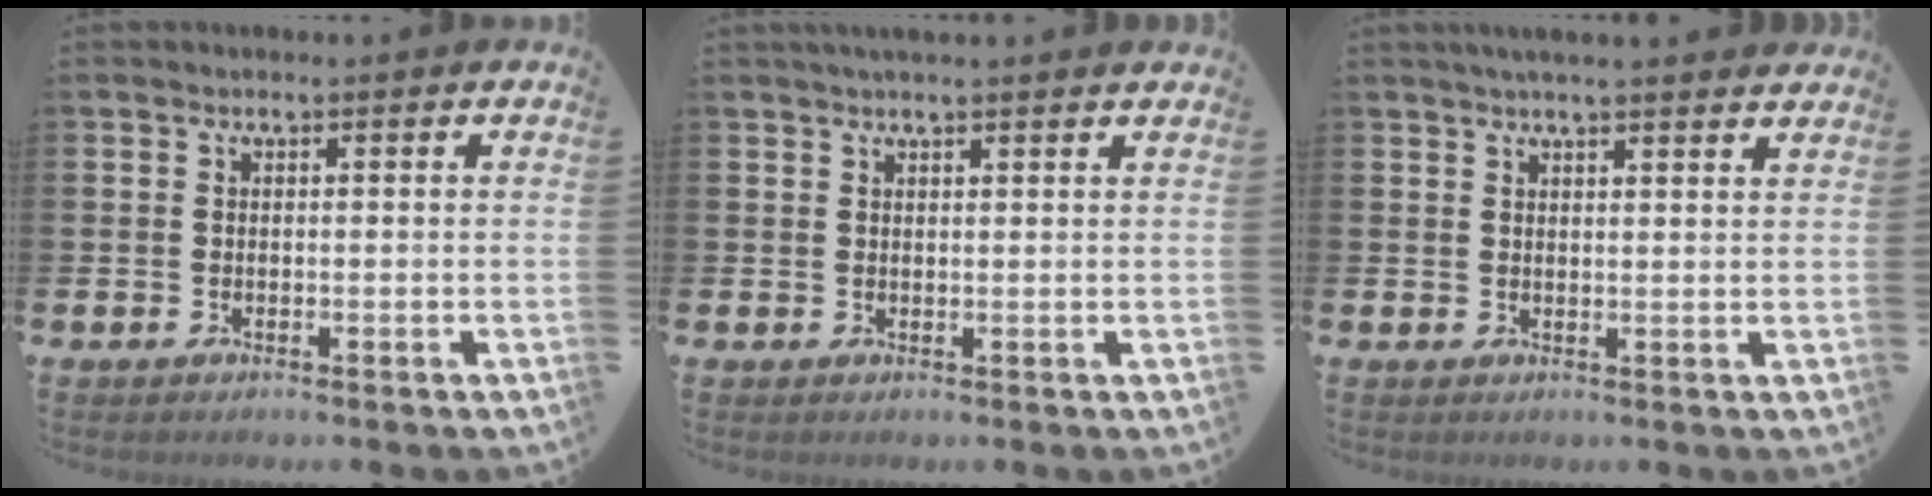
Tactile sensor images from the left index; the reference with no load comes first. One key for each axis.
{"total": 1.7, "fx": 1.6, "fy": -0.1, "fz": 0.5, "tx": -0.011, "ty": -0.003, "tz": 0.028}
{"total": 3.2, "fx": 3.1, "fy": -0.2, "fz": 0.8, "tx": -0.022, "ty": -0.009, "tz": 0.056}